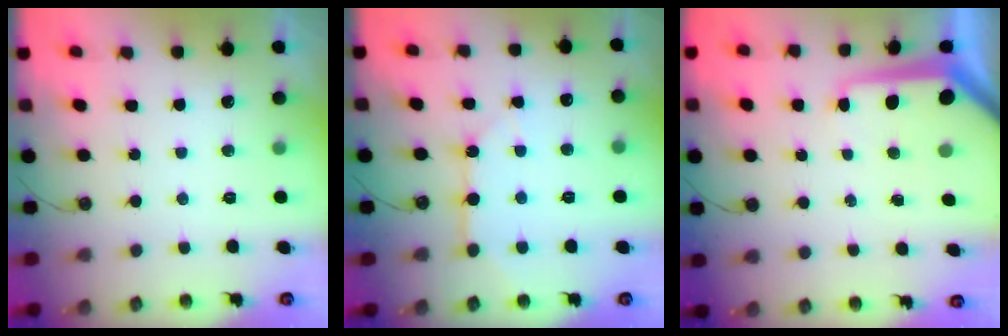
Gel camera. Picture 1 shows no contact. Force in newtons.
{"total": 7.6, "press": 7.5, "slide": 0.8}
{"total": 9.3, "press": 9.3, "slide": 0.7}